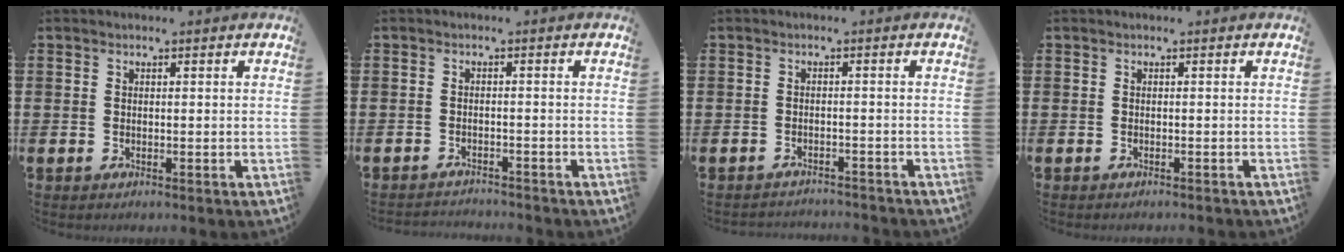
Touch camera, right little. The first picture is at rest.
{"total": 1.6, "force": [-1.6, -0.1, -0.2], "torque": [-0.001, 0.003, -0.034]}
{"total": 1.5, "force": [-1.5, 0.0, -0.1], "torque": [-0.003, 0.003, -0.033]}
{"total": 0.0}